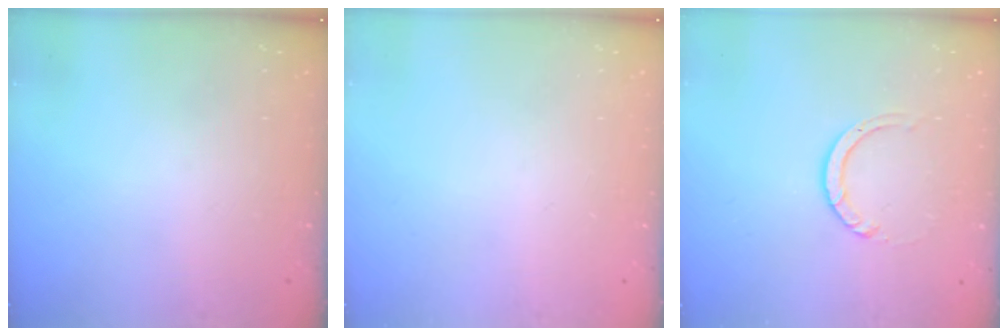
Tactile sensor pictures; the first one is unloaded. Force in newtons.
{"total": 0.0}
{"total": 3.1, "press": 3.1, "slide": 0.3}